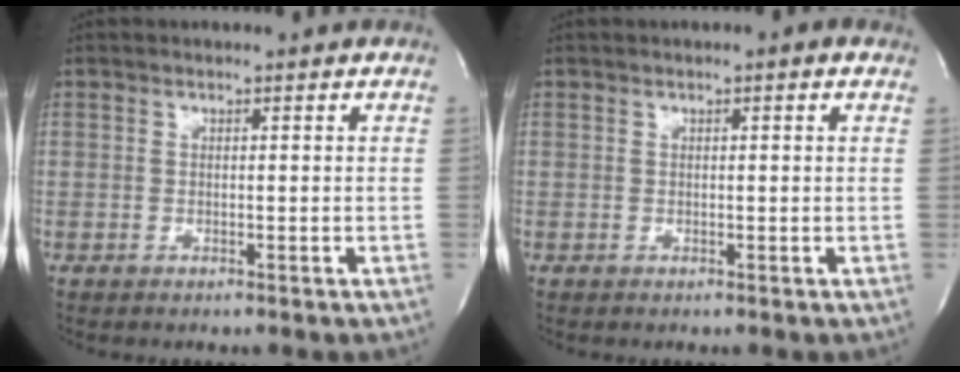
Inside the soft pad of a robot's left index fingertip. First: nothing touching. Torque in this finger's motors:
{"motor_torque": [0.48, -0.29, 0.16, 0.01]}